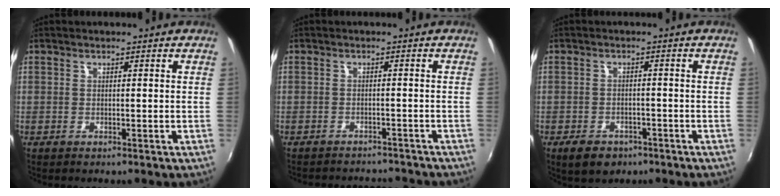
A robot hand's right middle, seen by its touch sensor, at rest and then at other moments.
{"total": 7.3, "force": [-6.7, 2.3, 1.6], "torque": [-0.044, 0.003, -0.088]}
{"total": 5.6, "force": [-3.7, 3.5, 2.5], "torque": [-0.064, -0.009, -0.053]}